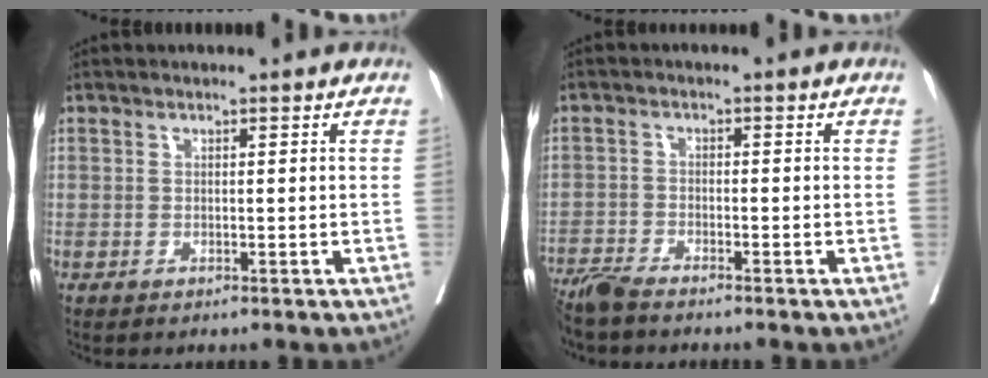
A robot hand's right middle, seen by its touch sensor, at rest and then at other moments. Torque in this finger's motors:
{"motor_torque": [0.79, -0.87, 0.15, 0.09]}